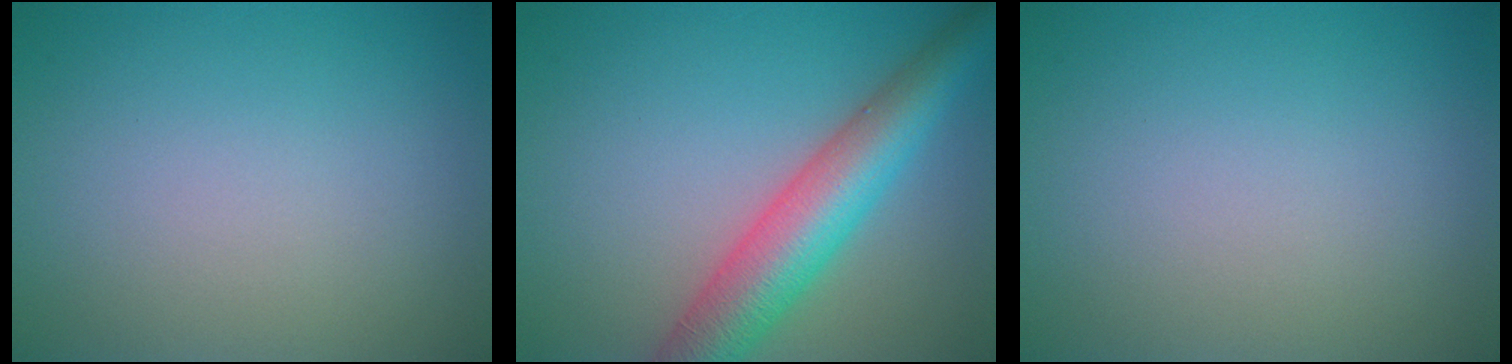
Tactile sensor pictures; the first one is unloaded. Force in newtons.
{"total": 7.4, "press": 7.4, "slide": 0.3}
{"total": 0.0}